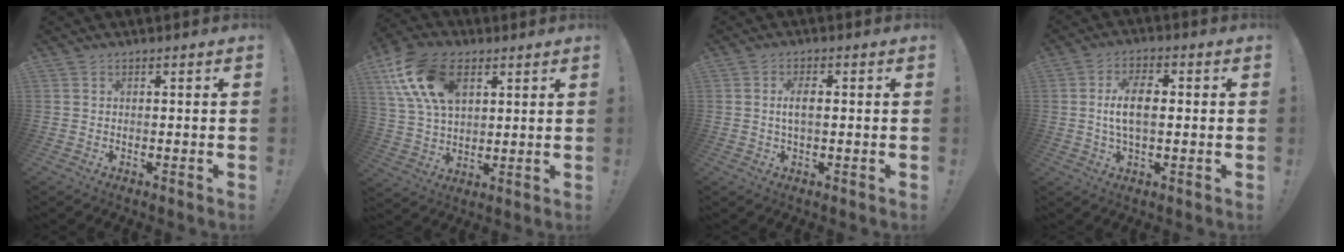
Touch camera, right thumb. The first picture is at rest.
{"total": 18.4, "force": [8.2, 11.4, 11.8], "torque": [-0.219, -0.018, 0.155]}
{"total": 4.0, "force": [0.2, 1.6, 3.7], "torque": [-0.063, 0.005, 0.000]}
{"total": 9.2, "force": [0.4, 4.6, 7.9], "torque": [-0.139, 0.002, 0.007]}